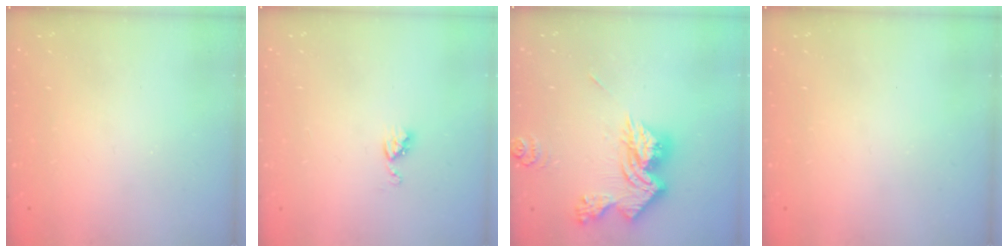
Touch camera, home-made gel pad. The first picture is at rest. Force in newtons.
{"total": 4.4, "press": 4.4, "slide": 0.4}
{"total": 15.9, "press": 15.9, "slide": 1.6}
{"total": 0.0}